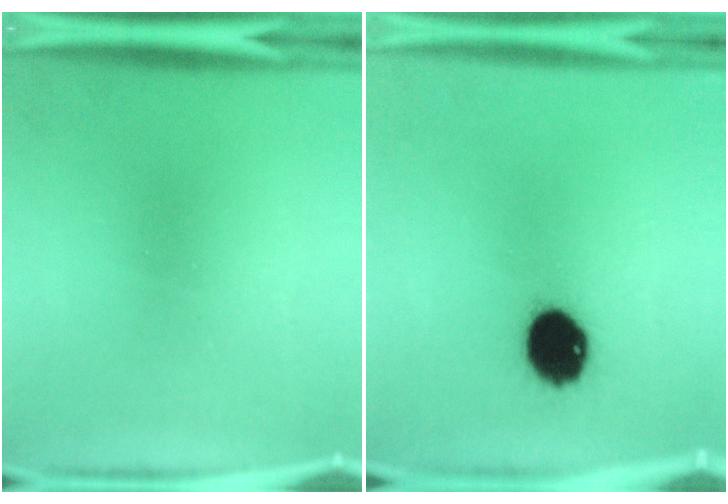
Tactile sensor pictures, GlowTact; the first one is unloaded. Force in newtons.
{"total": 11.3}